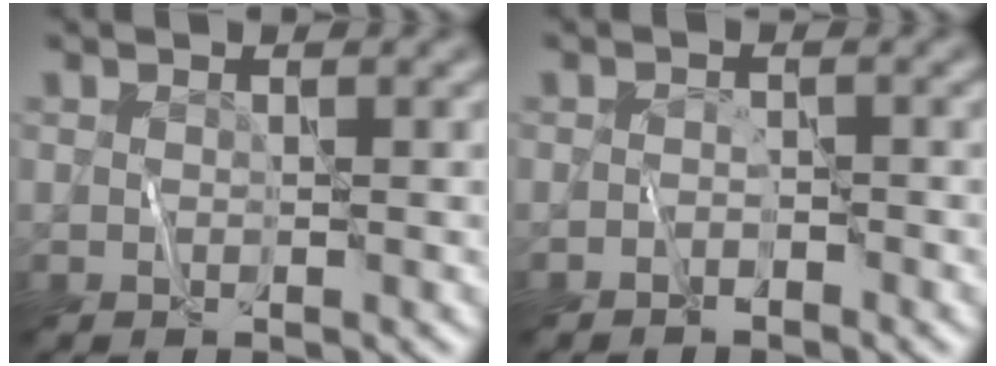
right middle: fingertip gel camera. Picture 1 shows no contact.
{"total": 1.0, "force": [-1.0, 0.3, 0.2], "torque": [-0.002, 0.009, -0.019]}